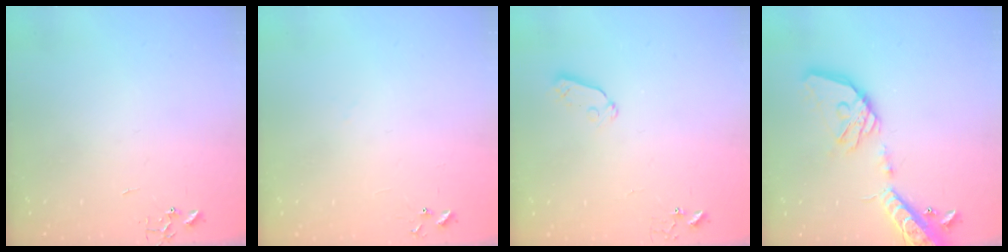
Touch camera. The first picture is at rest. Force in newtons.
{"total": 6.8, "press": 6.8, "slide": 0.6}
{"total": 5.0, "press": 4.9, "slide": 1.1}
{"total": 21.3, "press": 20.9, "slide": 3.7}